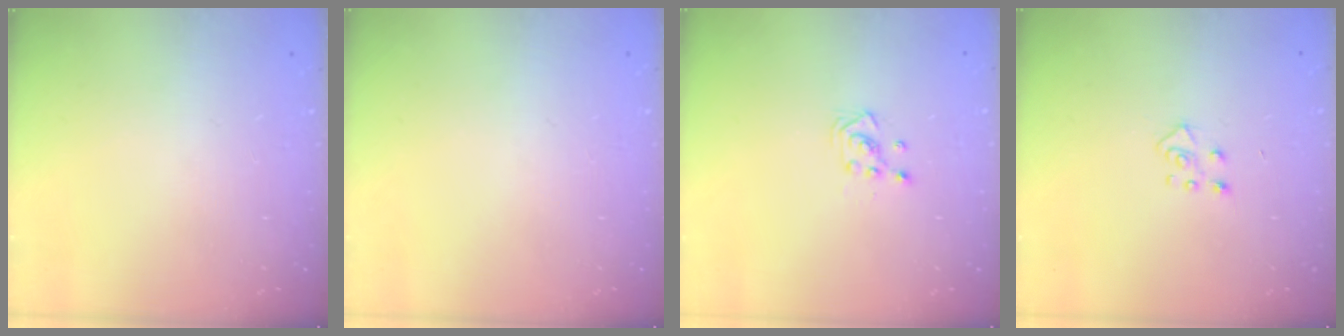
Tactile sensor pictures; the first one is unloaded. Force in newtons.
{"total": 0.0}
{"total": 3.1, "press": 3.1, "slide": 0.2}
{"total": 5.5, "press": 5.5, "slide": 0.5}